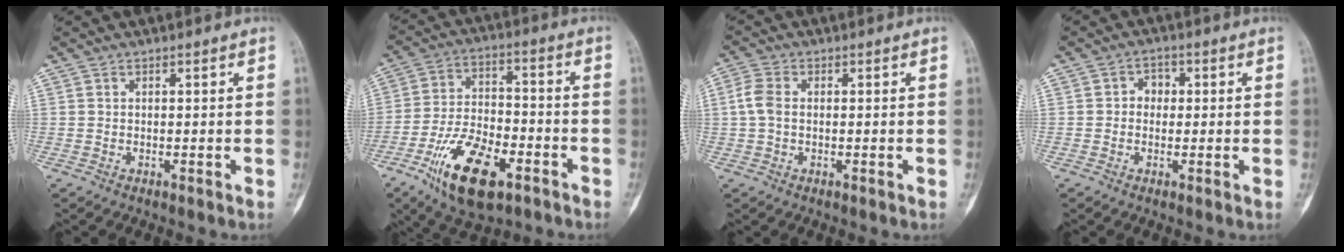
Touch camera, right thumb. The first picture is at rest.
{"total": 16.5, "force": [-8.3, 7.7, 12.0], "torque": [-0.200, 0.038, -0.141]}
{"total": 3.8, "force": [0.0, 2.5, 2.9], "torque": [-0.072, 0.009, -0.007]}
{"total": 3.0, "force": [0.1, 2.6, 1.5], "torque": [0.002, 0.010, -0.006]}